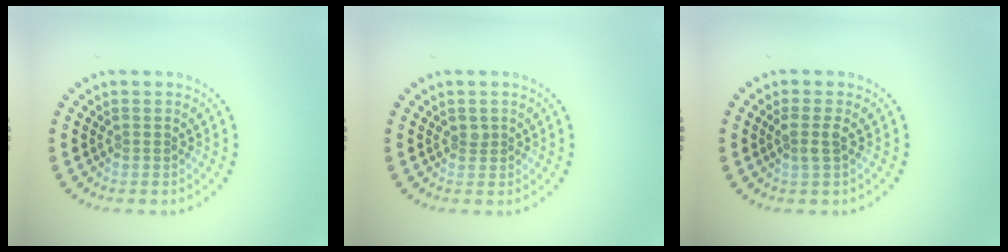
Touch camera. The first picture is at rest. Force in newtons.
{"total": 0.6, "press": 0.5, "slide": 0.4}
{"total": 1.6, "press": 1.3, "slide": 0.9}